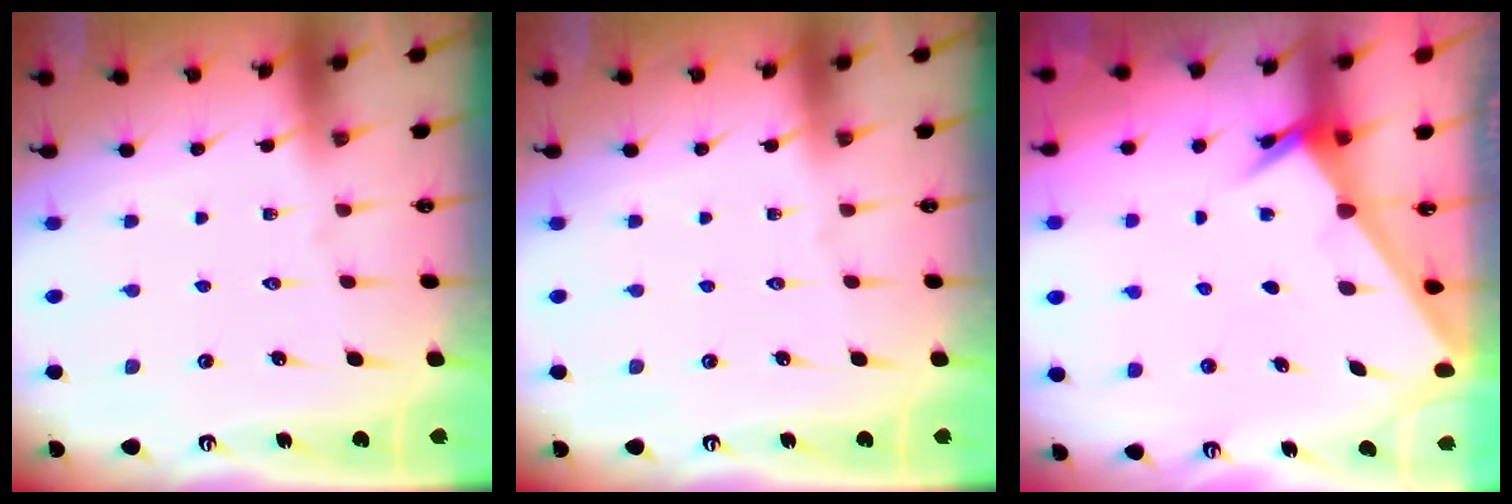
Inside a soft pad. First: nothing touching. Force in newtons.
{"total": 0.0}
{"total": 2.6, "press": 2.6, "slide": 0.2}